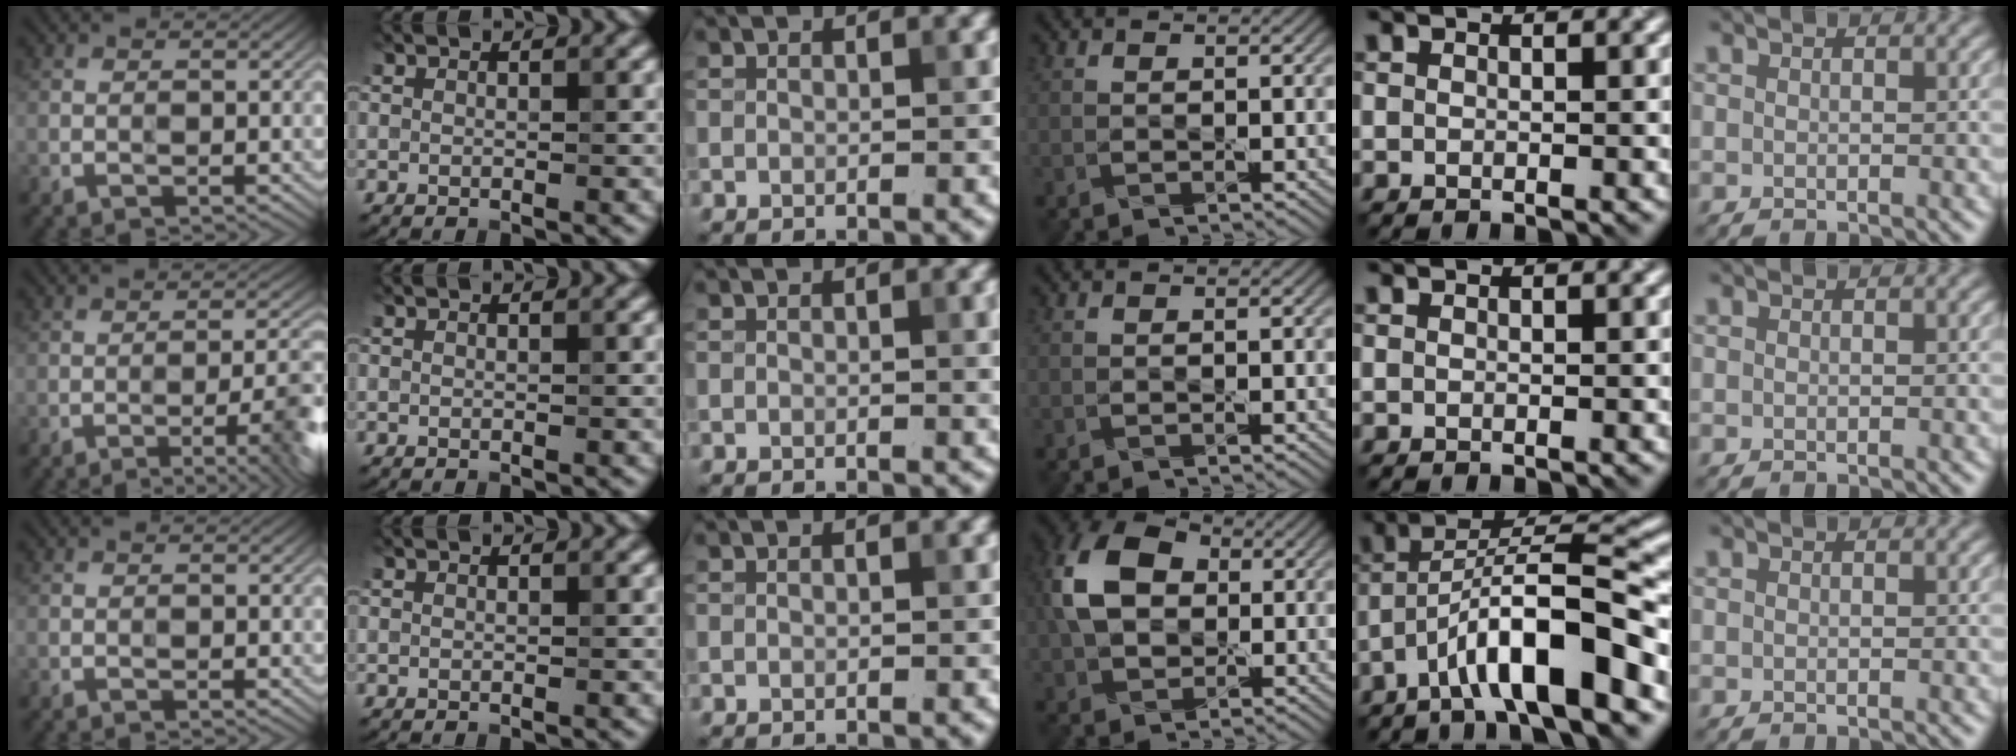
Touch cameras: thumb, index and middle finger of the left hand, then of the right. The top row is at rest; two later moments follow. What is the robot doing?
{"motion": "cut", "object": "origami paper"}